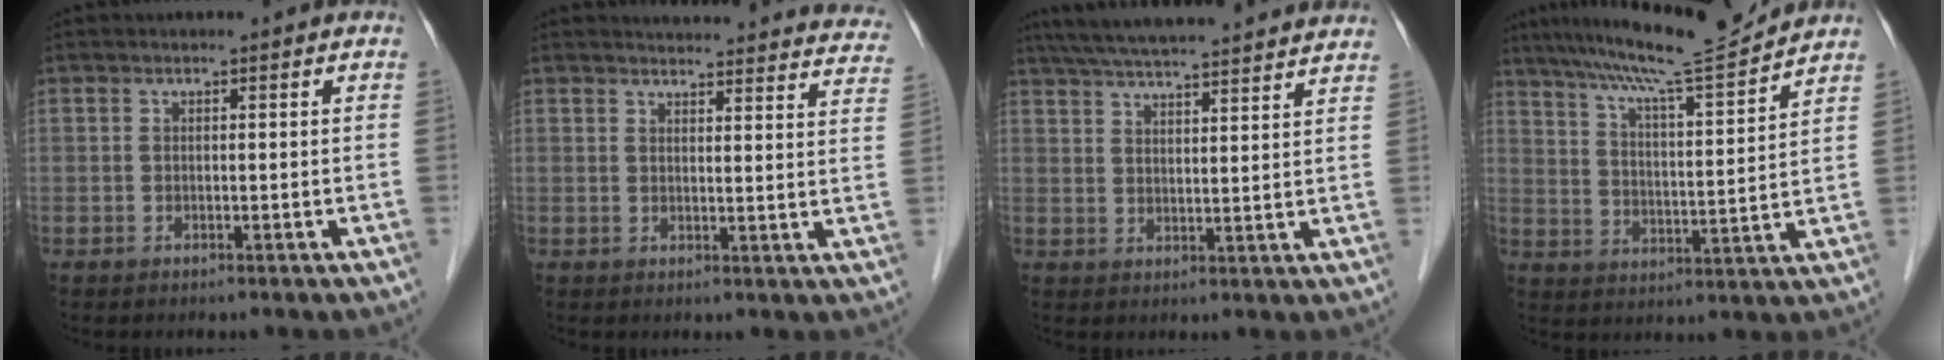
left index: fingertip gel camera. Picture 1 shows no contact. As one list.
[{"total": 21.8, "force": [21.1, 3.5, 4.3], "torque": [-0.046, -0.066, 0.223]}, {"total": 21.8, "force": [19.7, 1.6, 9.2], "torque": [-0.154, 0.029, 0.265]}, {"total": 13.9, "force": [12.6, -0.9, 5.8], "torque": [-0.103, -0.003, 0.196]}]